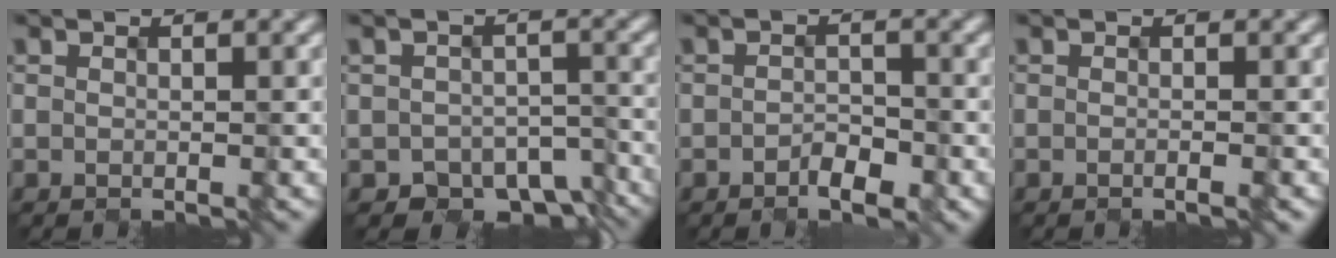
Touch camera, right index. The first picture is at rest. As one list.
[{"total": 5.2, "force": [-3.8, 3.0, 2.1], "torque": [-0.022, -0.020, -0.047]}, {"total": 2.1, "force": [-1.4, 1.0, 1.2], "torque": [-0.025, -0.002, -0.019]}, {"total": 0.9, "force": [-0.4, 0.2, 0.7], "torque": [-0.009, 0.002, -0.010]}]